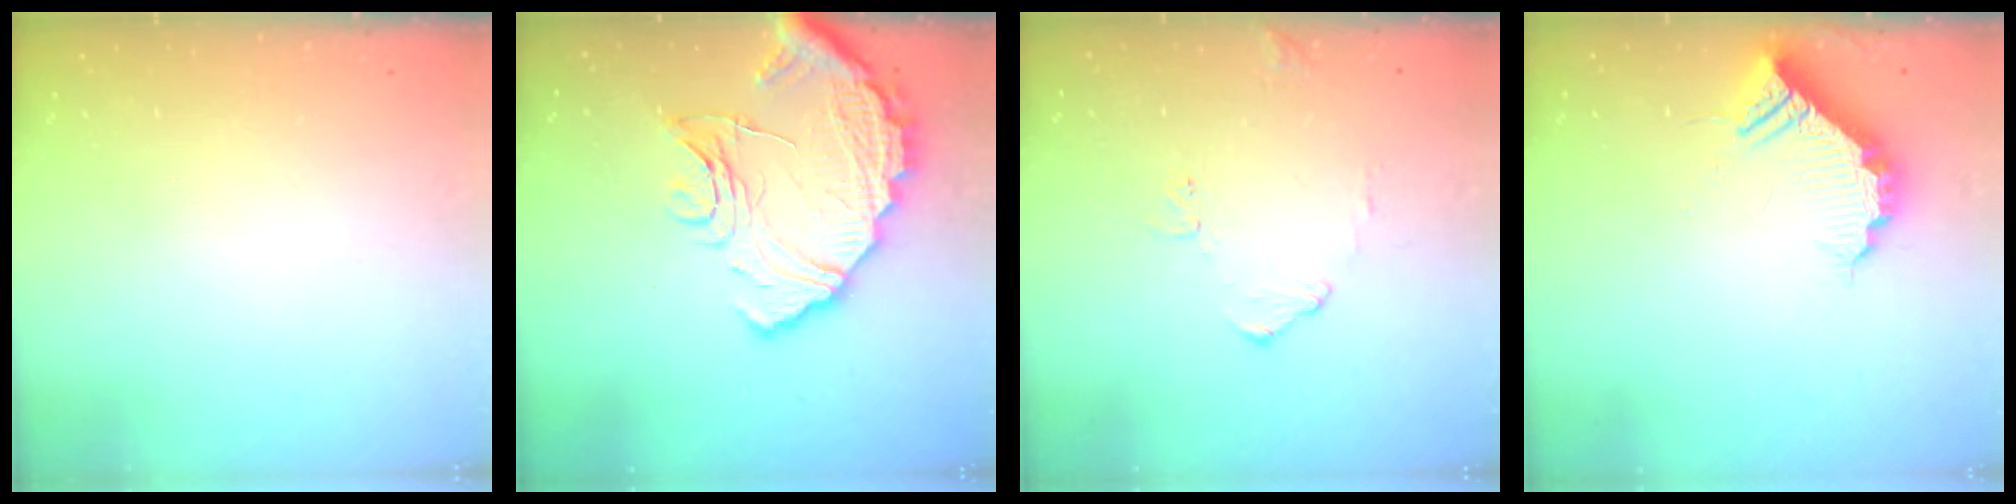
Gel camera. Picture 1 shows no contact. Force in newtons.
{"total": 17.5, "press": 17.5, "slide": 1.1}
{"total": 9.7, "press": 9.7, "slide": 0.4}
{"total": 10.1, "press": 10.1, "slide": 0.7}